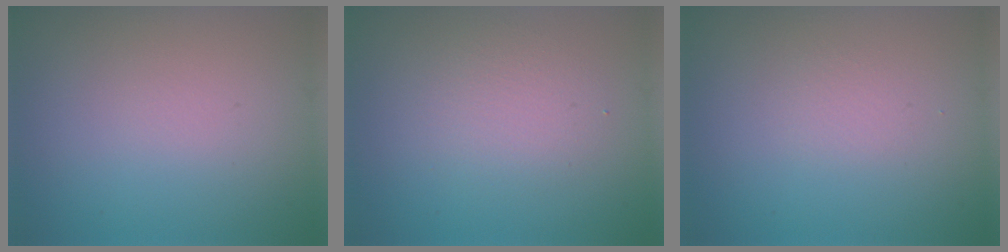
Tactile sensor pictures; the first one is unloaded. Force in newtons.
{"total": 2.4, "press": 2.4, "slide": 0.2}
{"total": 0.7, "press": 0.7, "slide": 0.0}